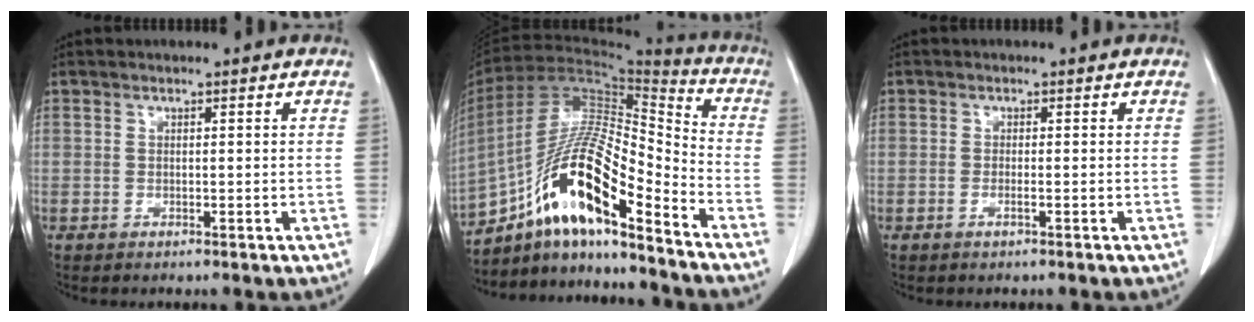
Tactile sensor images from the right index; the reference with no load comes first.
{"total": 18.2, "force": [-11.1, 3.1, 14.1], "torque": [-0.279, 0.009, -0.195]}
{"total": 0.9, "force": [-0.4, -0.1, 0.8], "torque": [-0.018, -0.001, -0.007]}